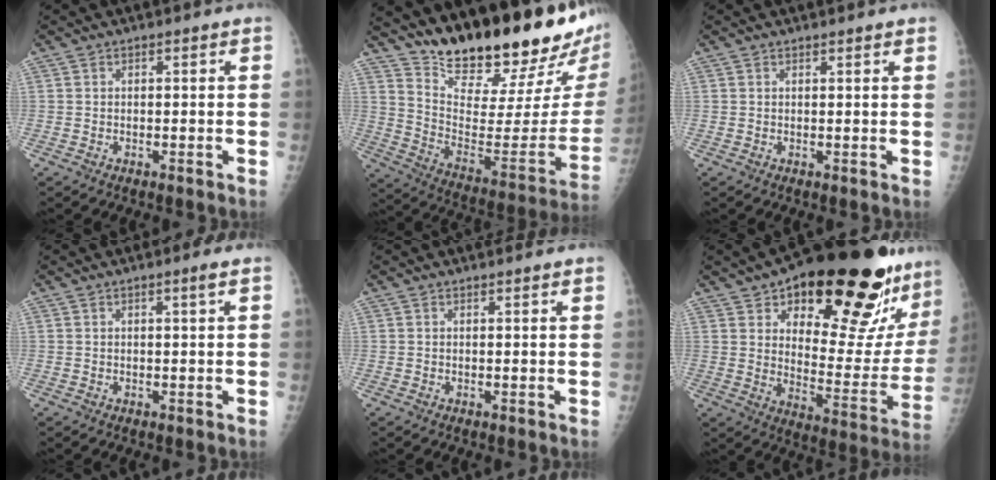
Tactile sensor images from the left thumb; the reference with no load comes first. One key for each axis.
{"total": 28.2, "fx": 23.1, "fy": 5.6, "fz": 15.2, "tx": -0.211, "ty": -0.154, "tz": 0.341}
{"total": 1.9, "fx": 1.7, "fy": 0.2, "fz": 0.9, "tx": -0.004, "ty": 0.001, "tz": 0.019}
{"total": 1.3, "fx": 0.7, "fy": -0.2, "fz": 1.1, "tx": -0.020, "ty": -0.004, "tz": 0.012}
{"total": 1.6, "fx": 1.4, "fy": 0.0, "fz": 0.8, "tx": -0.004, "ty": 0.001, "tz": 0.019}
{"total": 31.7, "fx": 18.9, "fy": 11.2, "fz": 22.8, "tx": -0.277, "ty": -0.058, "tz": 0.277}